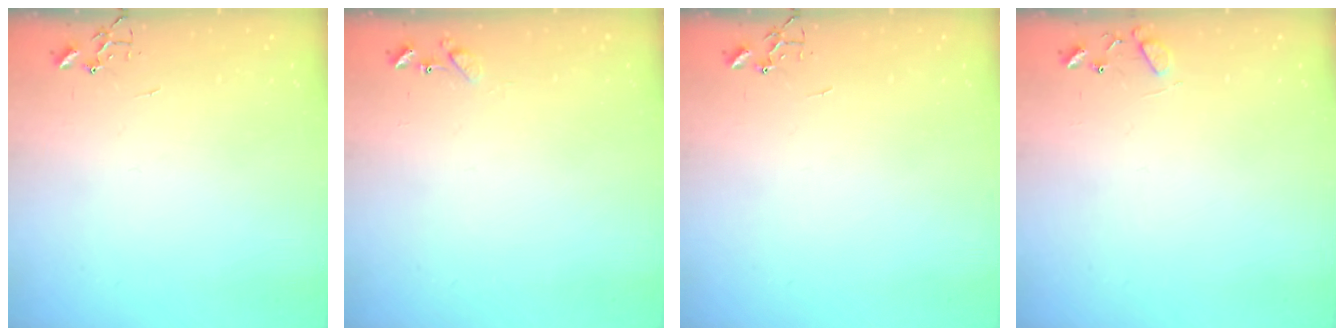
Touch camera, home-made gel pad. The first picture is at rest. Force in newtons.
{"total": 6.7, "press": 6.6, "slide": 0.8}
{"total": 0.0}
{"total": 9.0, "press": 9.0, "slide": 0.6}